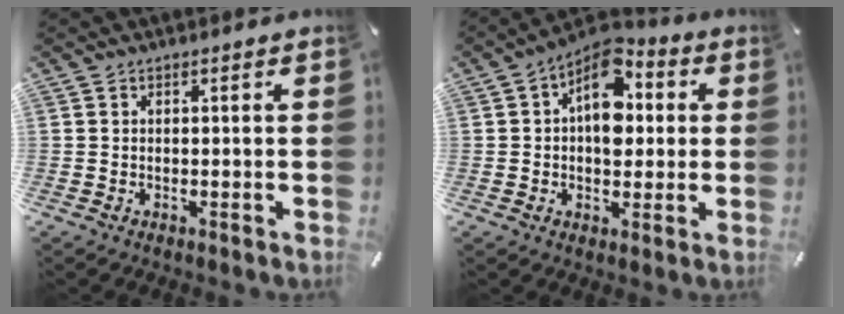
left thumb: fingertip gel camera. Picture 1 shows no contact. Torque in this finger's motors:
{"motor_torque": [1.76, 2.44, 1.24, -0.50, 0.26]}